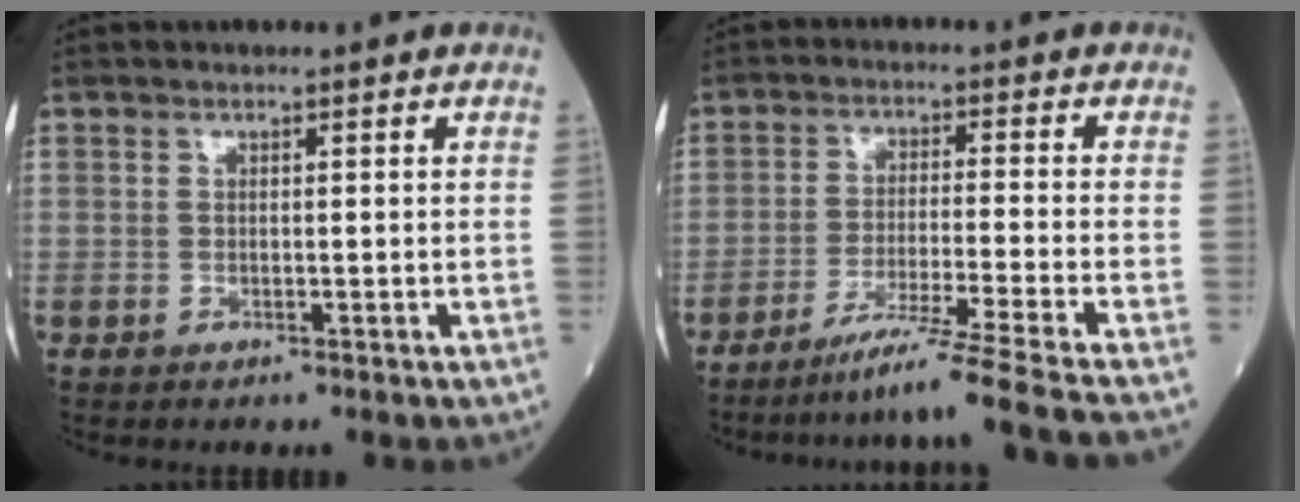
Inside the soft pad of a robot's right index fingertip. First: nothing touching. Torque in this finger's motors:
{"motor_torque": [0.47, -1.44, 0.35, 0.08]}